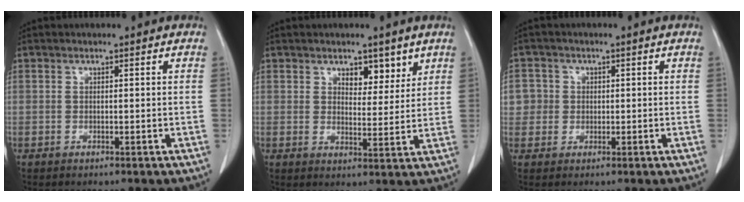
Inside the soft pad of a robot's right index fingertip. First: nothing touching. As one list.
[{"total": 4.5, "force": [3.0, 2.4, 2.4], "torque": [-0.023, -0.005, 0.046]}, {"total": 3.8, "force": [0.4, 3.7, 0.1], "torque": [0.013, 0.009, 0.006]}]